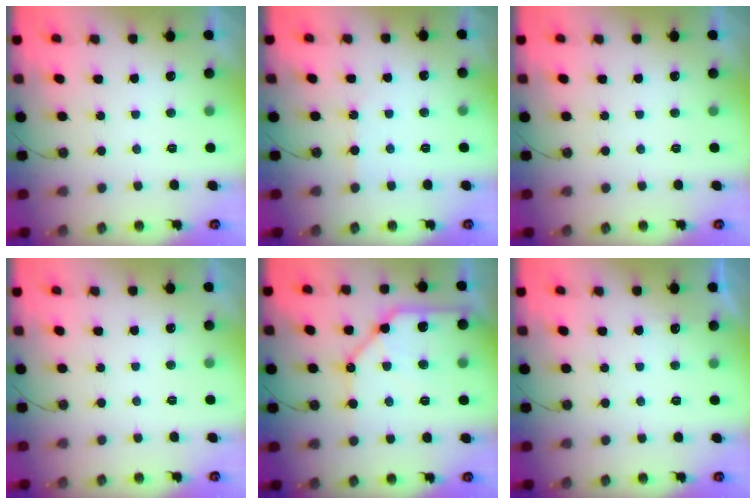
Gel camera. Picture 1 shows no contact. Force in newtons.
{"total": 1.9, "press": 1.9, "slide": 0.4}
{"total": 0.0}
{"total": 0.5, "press": 0.4, "slide": 0.4}
{"total": 13.5, "press": 13.4, "slide": 1.9}
{"total": 3.0, "press": 3.0, "slide": 0.4}